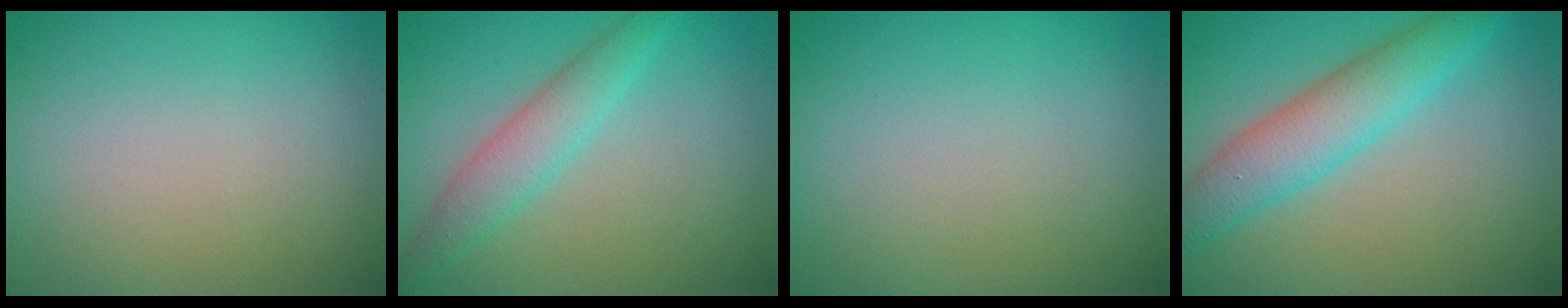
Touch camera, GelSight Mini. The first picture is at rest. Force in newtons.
{"total": 3.0, "press": 3.0, "slide": 0.1}
{"total": 0.0}
{"total": 4.8, "press": 4.8, "slide": 0.1}